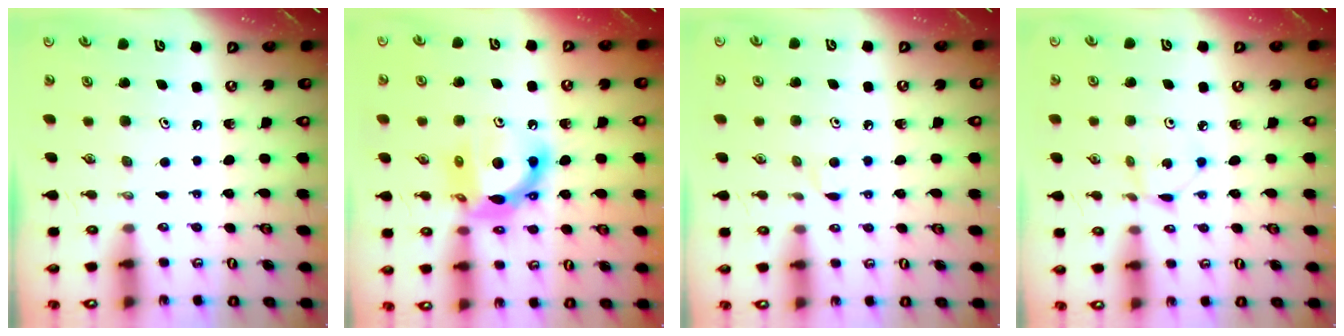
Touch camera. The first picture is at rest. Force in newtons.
{"total": 12.9, "press": 12.9, "slide": 1.1}
{"total": 3.8, "press": 3.8, "slide": 0.5}
{"total": 2.2, "press": 2.2, "slide": 0.3}